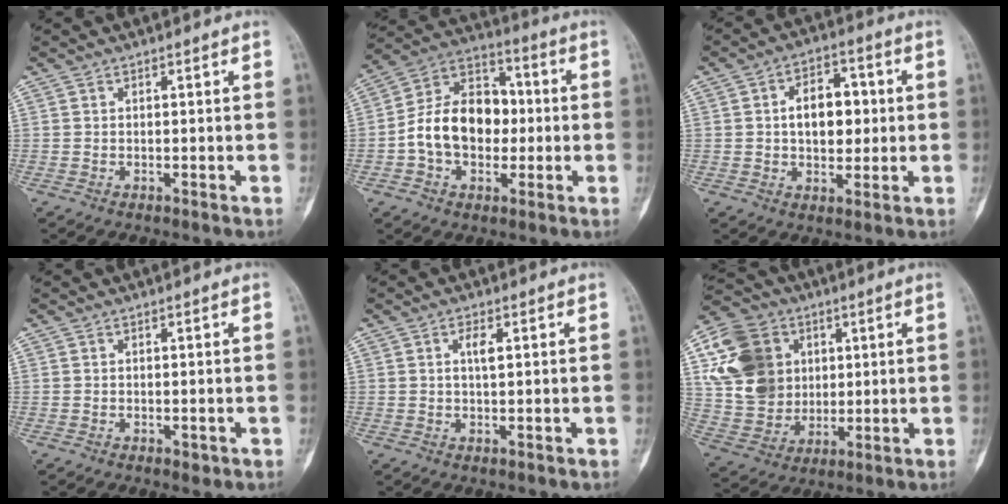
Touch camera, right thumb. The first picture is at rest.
{"total": 15.8, "force": [-1.2, 11.3, 10.9], "torque": [-0.156, 0.039, -0.026]}
{"total": 9.9, "force": [0.9, 6.3, 7.6], "torque": [-0.082, 0.008, 0.014]}
{"total": 1.2, "force": [-0.5, 0.7, 0.9], "torque": [-0.008, -0.001, -0.003]}
{"total": 2.6, "force": [0.7, 0.8, 2.4], "torque": [-0.042, -0.001, 0.012]}
{"total": 17.5, "force": [4.7, 14.4, 8.7], "torque": [-0.147, -0.002, 0.092]}